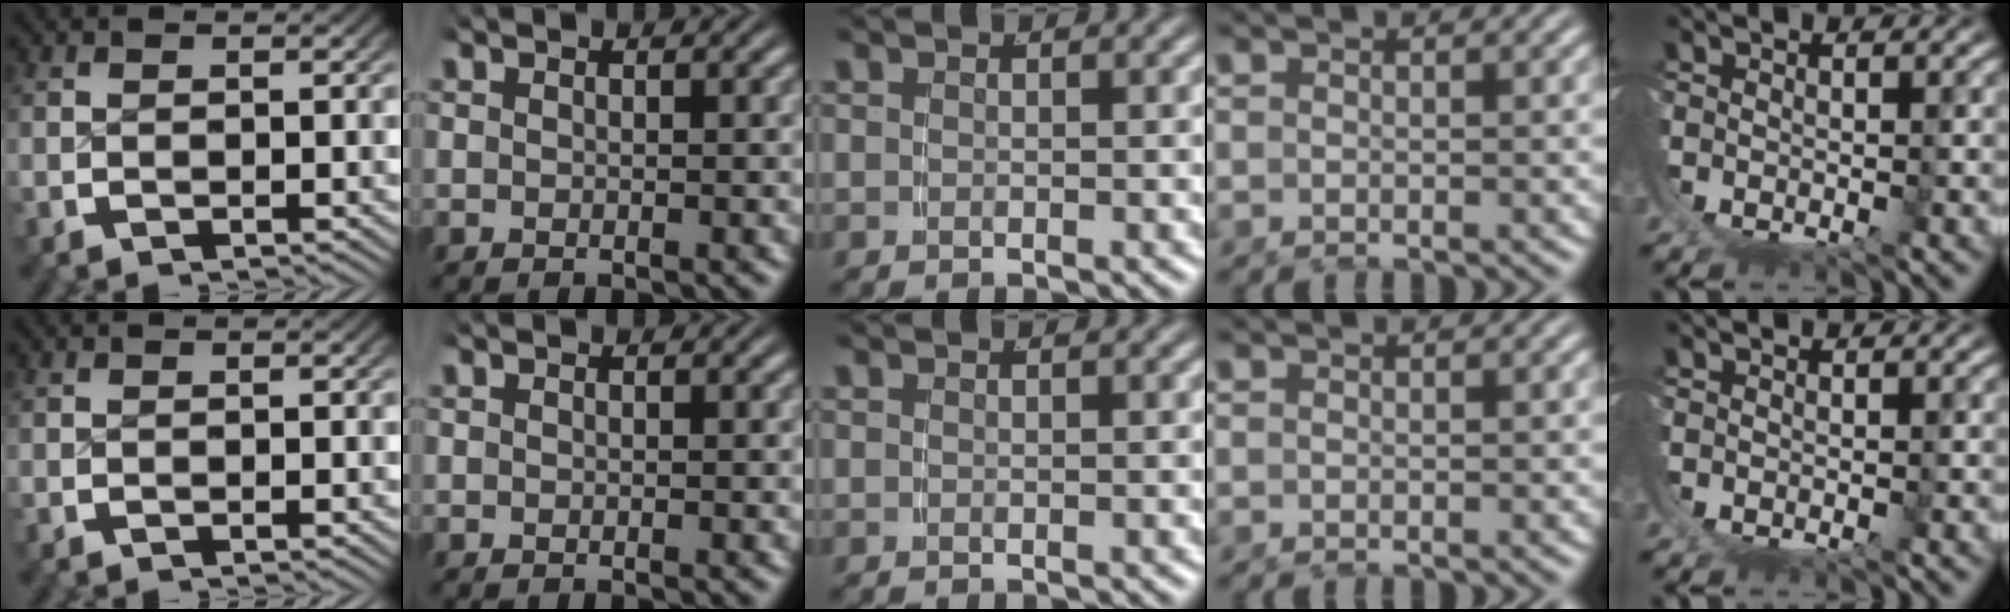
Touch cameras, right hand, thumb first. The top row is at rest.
{}